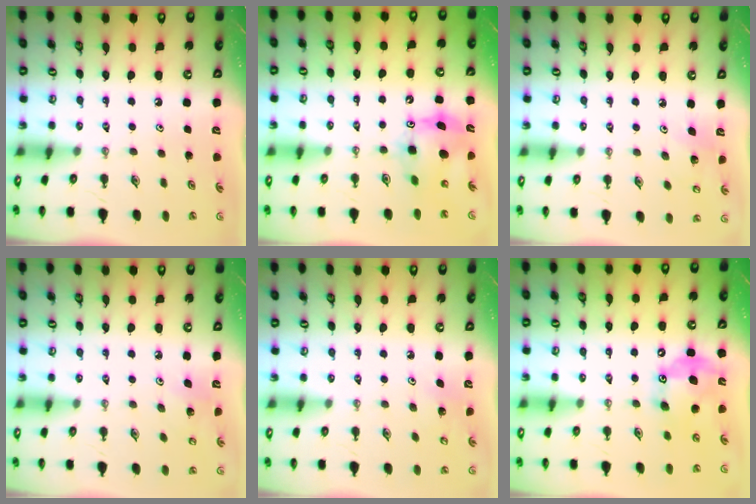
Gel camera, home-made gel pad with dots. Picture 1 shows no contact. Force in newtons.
{"total": 10.1, "press": 10.0, "slide": 0.8}
{"total": 3.9, "press": 3.7, "slide": 1.3}
{"total": 4.6, "press": 4.5, "slide": 1.2}
{"total": 4.2, "press": 4.2, "slide": 0.4}
{"total": 14.9, "press": 14.9, "slide": 0.3}